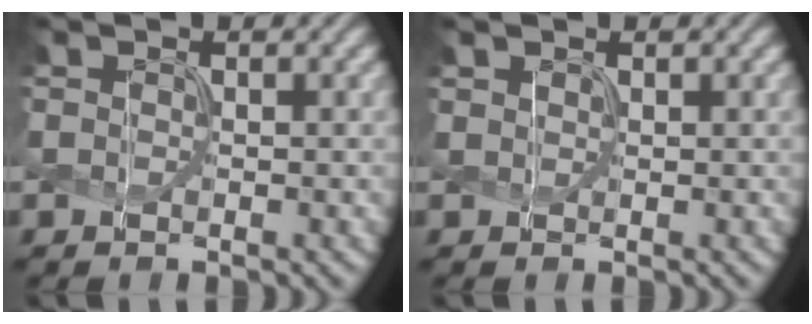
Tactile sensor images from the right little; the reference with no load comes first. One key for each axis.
{"total": 0.6, "fx": 0.5, "fy": 0.3, "fz": 0.0, "tx": -0.003, "ty": 0.000, "tz": 0.013}